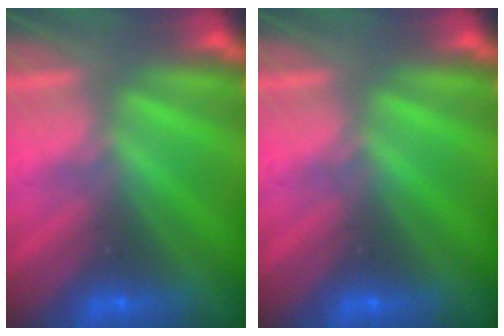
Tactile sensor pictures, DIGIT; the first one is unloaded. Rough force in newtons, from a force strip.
{"total": 0.0}